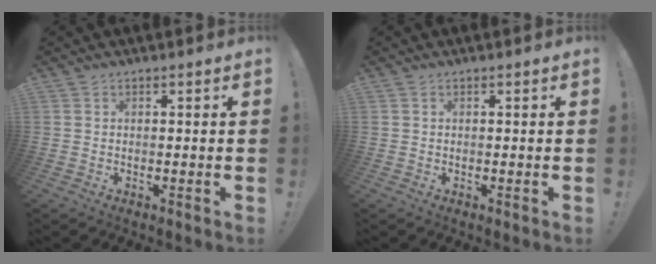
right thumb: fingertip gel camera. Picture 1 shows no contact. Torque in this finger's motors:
{"motor_torque": [-0.25, 0.34, 0.13, -0.06, -0.02]}